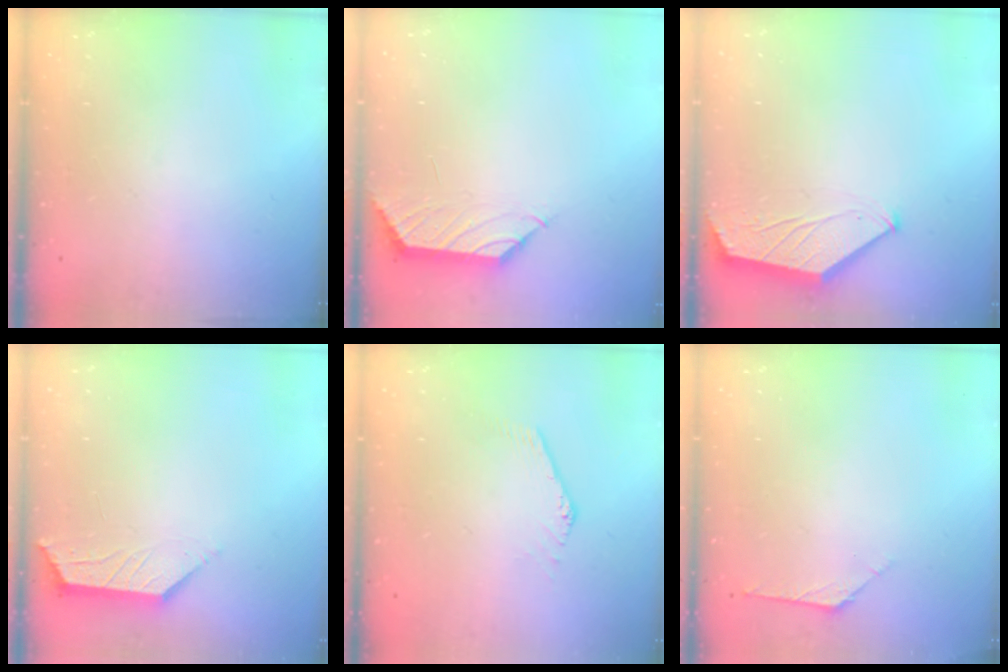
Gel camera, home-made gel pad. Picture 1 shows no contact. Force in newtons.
{"total": 1.5, "press": 1.3, "slide": 0.6}
{"total": 1.5, "press": 1.5, "slide": 0.4}
{"total": 2.3, "press": 2.3, "slide": 0.4}
{"total": 0.7, "press": 0.6, "slide": 0.2}
{"total": 1.9, "press": 1.8, "slide": 0.5}